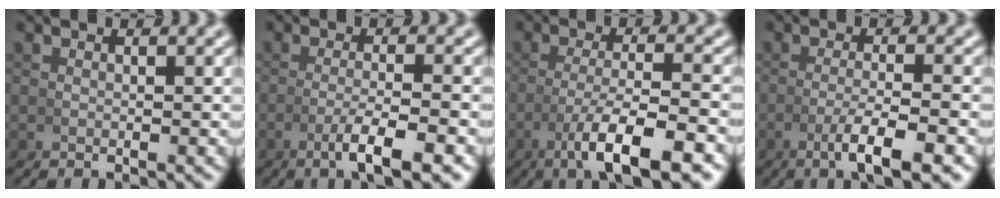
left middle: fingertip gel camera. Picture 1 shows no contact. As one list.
[{"total": 4.1, "force": [-2.1, 0.5, 3.5], "torque": [-0.065, -0.010, -0.032]}, {"total": 7.2, "force": [-3.5, 1.9, 6.0], "torque": [-0.103, -0.014, -0.047]}, {"total": 4.5, "force": [-2.2, 0.7, 3.8], "torque": [-0.070, -0.011, -0.032]}]